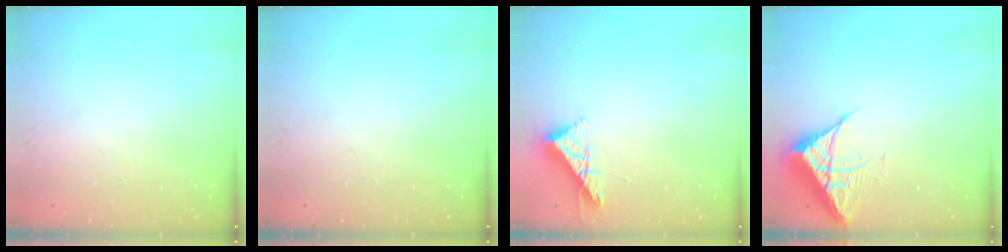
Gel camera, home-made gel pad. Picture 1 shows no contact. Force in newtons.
{"total": 0.0}
{"total": 8.9, "press": 8.9, "slide": 0.3}
{"total": 6.6, "press": 6.6, "slide": 0.3}